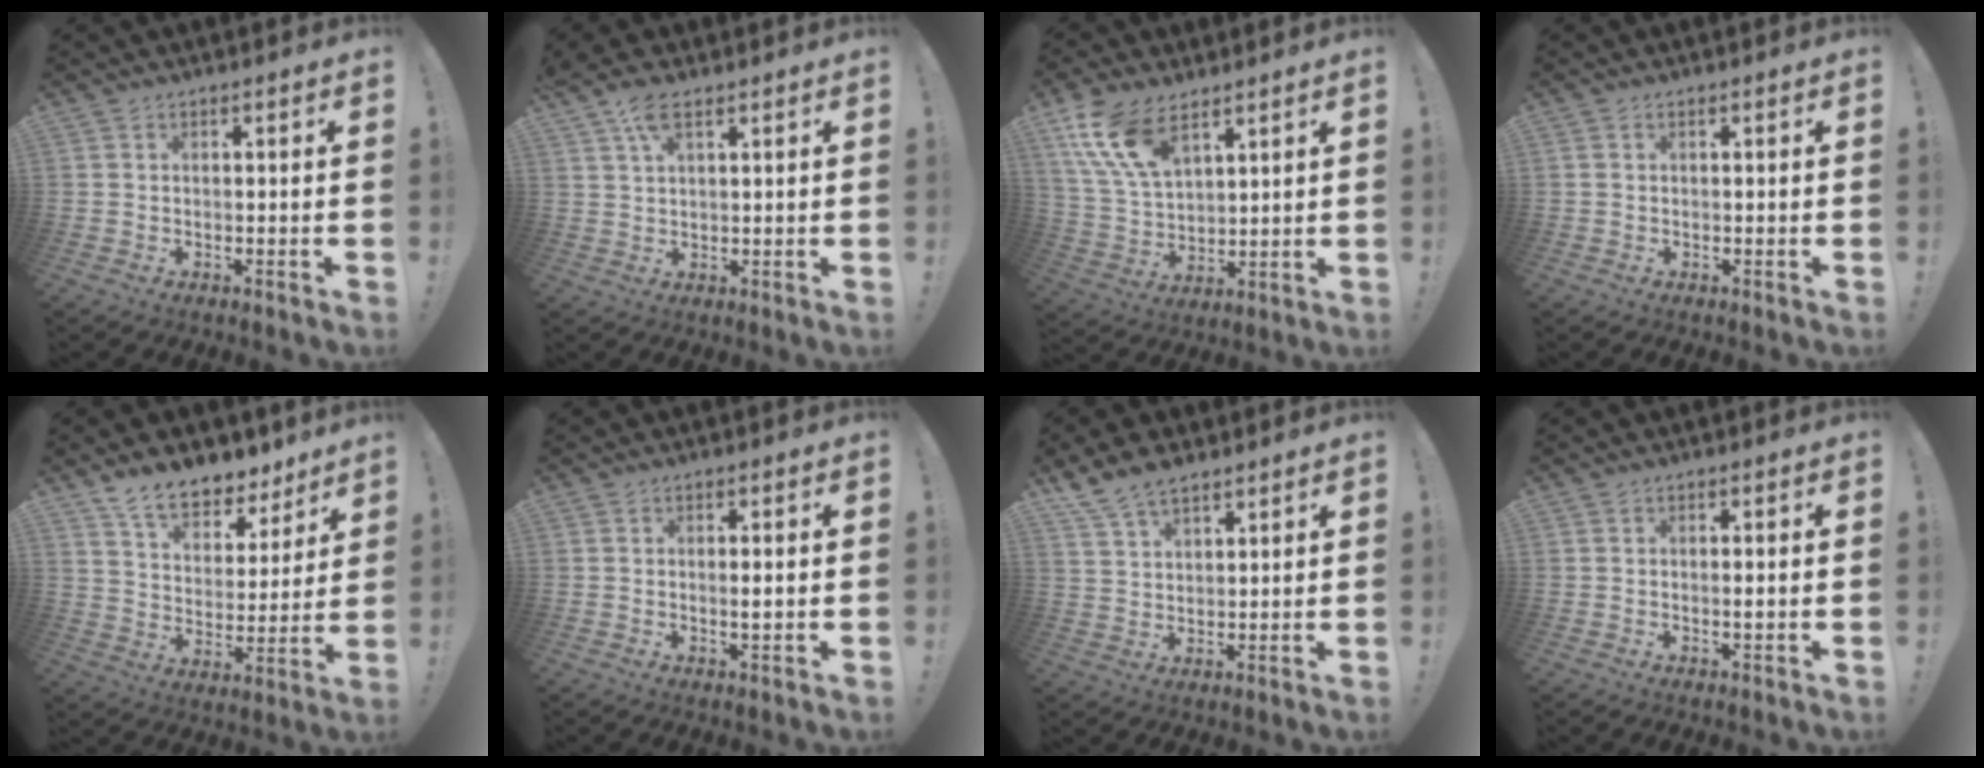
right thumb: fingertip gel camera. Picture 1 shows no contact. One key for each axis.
{"total": 5.6, "fx": 3.3, "fy": 2.1, "fz": 3.9, "tx": -0.071, "ty": -0.011, "tz": 0.059}
{"total": 14.2, "fx": 8.7, "fy": 7.3, "fz": 8.5, "tx": -0.179, "ty": -0.033, "tz": 0.169}
{"total": 0.6, "fx": 0.3, "fy": 0.3, "fz": 0.3, "tx": -0.013, "ty": 0.003, "tz": 0.008}
{"total": 11.5, "fx": 9.6, "fy": 5.1, "fz": 3.8, "tx": -0.072, "ty": -0.072, "tz": 0.178}
{"total": 2.0, "fx": 0.0, "fy": 0.4, "fz": 1.9, "tx": -0.020, "ty": -0.007, "tz": -0.005}
{"total": 8.4, "fx": 6.4, "fy": 3.9, "fz": 3.6, "tx": -0.072, "ty": -0.029, "tz": 0.127}
{"total": 1.2, "fx": -0.2, "fy": 0.0, "fz": 1.2, "tx": -0.014, "ty": -0.004, "tz": -0.006}